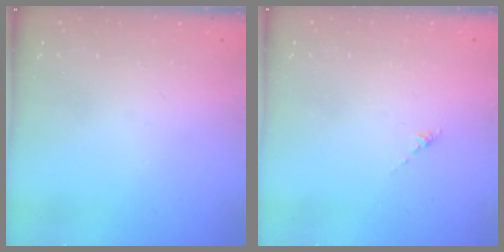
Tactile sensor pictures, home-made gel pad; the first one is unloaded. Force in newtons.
{"total": 0.0}